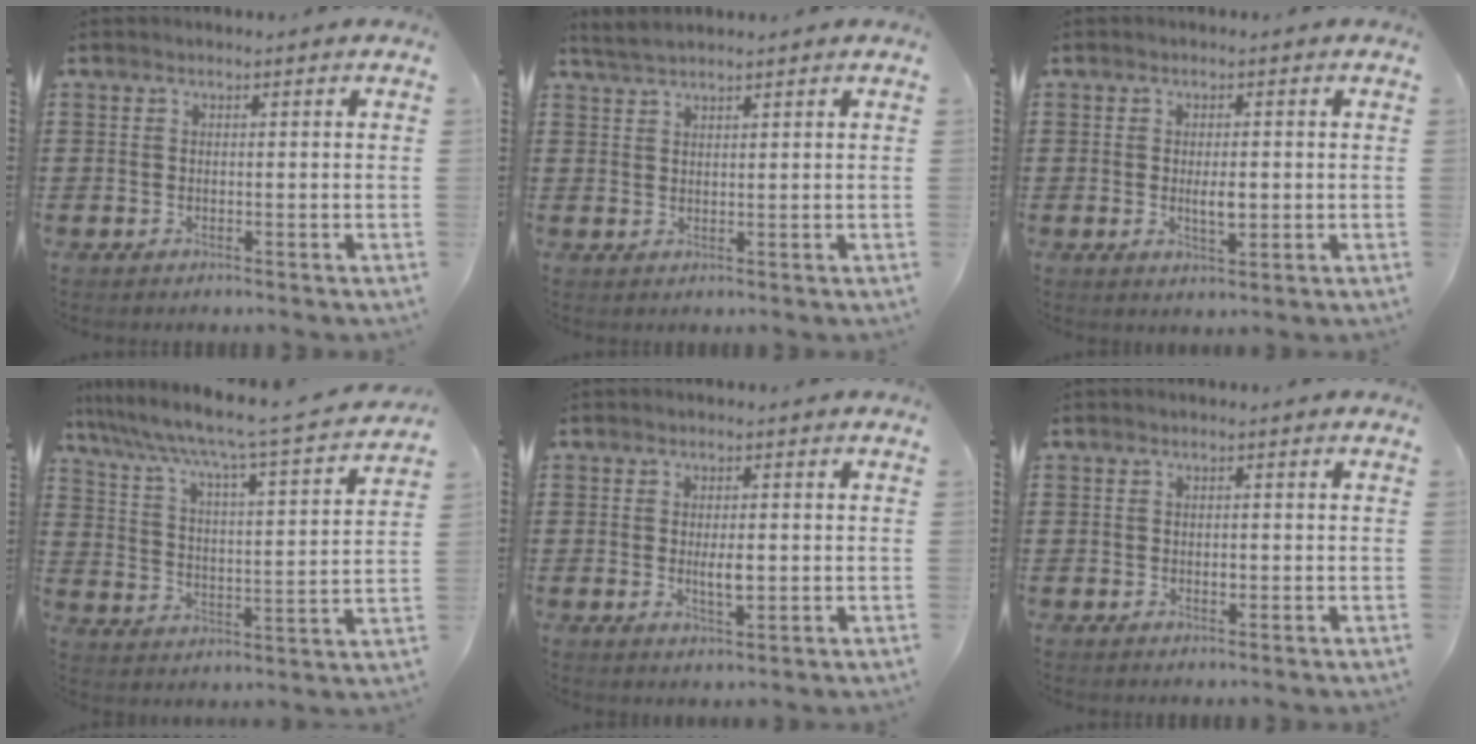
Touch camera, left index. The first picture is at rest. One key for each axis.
{"total": 2.2, "fx": 2.0, "fy": 0.1, "fz": 0.7, "tx": -0.018, "ty": 0.004, "tz": 0.040}
{"total": 3.2, "fx": 0.0, "fy": 1.1, "fz": 3.1, "tx": -0.048, "ty": -0.004, "tz": -0.002}
{"total": 5.7, "fx": 4.7, "fy": -0.5, "fz": 3.1, "tx": -0.085, "ty": -0.049, "tz": 0.066}
{"total": 3.5, "fx": 0.1, "fy": 1.1, "fz": 3.3, "tx": -0.052, "ty": -0.005, "tz": 0.000}
{"total": 1.1, "fx": 0.1, "fy": 0.5, "fz": 1.0, "tx": -0.019, "ty": 0.002, "tz": 0.001}